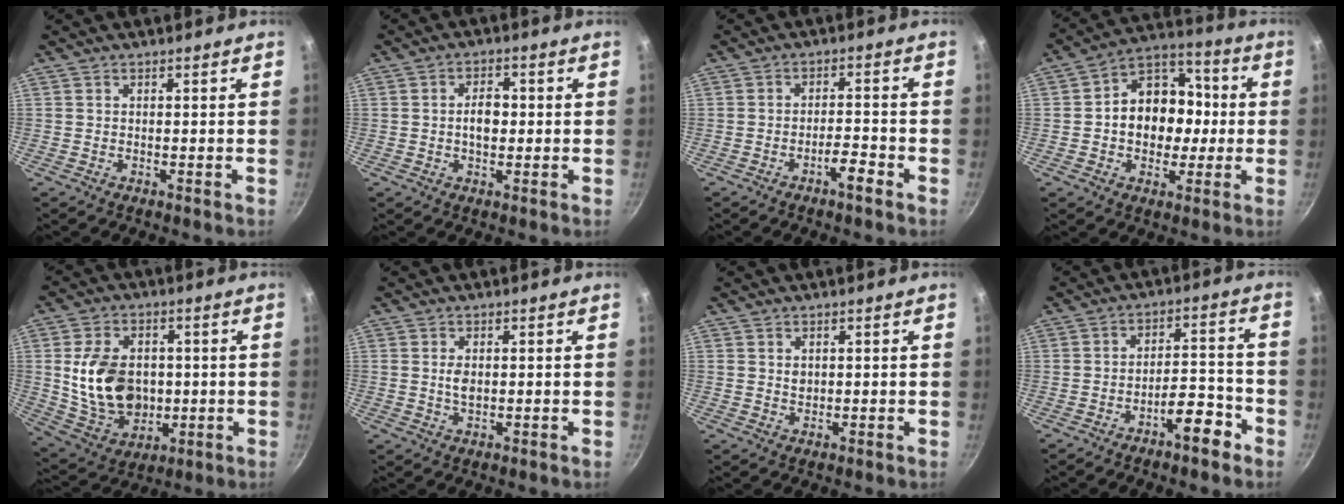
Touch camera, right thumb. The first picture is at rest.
{"total": 4.6, "force": [-0.2, 2.9, 3.6], "torque": [-0.040, 0.012, -0.006]}
{"total": 4.0, "force": [-2.6, 0.9, 2.9], "torque": [-0.044, 0.024, -0.040]}
{"total": 14.8, "force": [-0.3, 11.6, 9.1], "torque": [-0.090, 0.033, -0.020]}
{"total": 15.7, "force": [0.5, 11.6, 10.6], "torque": [-0.168, 0.000, 0.021]}
{"total": 2.6, "force": [0.2, 1.6, 2.1], "torque": [-0.033, -0.001, 0.004]}
{"total": 1.5, "force": [0.4, 1.2, 0.8], "torque": [-0.011, -0.001, 0.007]}
{"total": 7.8, "force": [-4.8, 2.7, 5.5], "torque": [-0.063, 0.052, -0.067]}